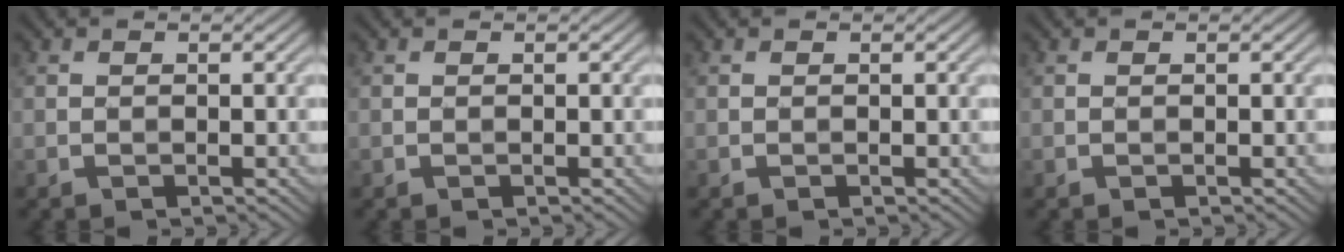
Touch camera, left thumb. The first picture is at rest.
{"total": 0.0}
{"total": 0.0}
{"total": 0.0}